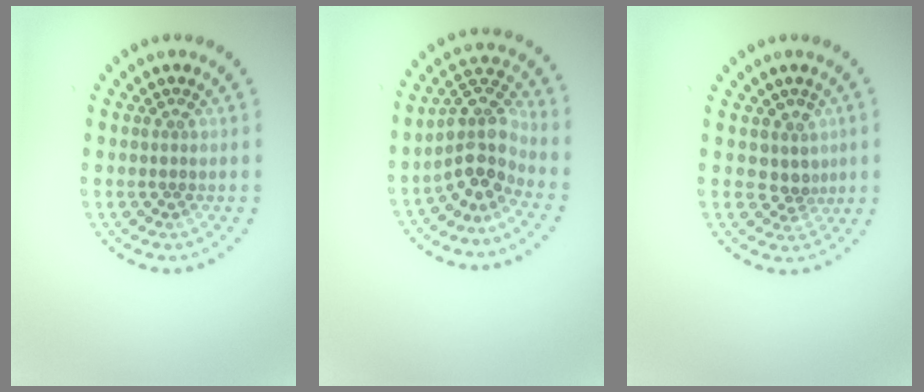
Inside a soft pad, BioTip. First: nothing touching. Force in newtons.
{"total": 4.1, "press": 3.2, "slide": 2.6}
{"total": 2.3, "press": 1.6, "slide": 1.7}